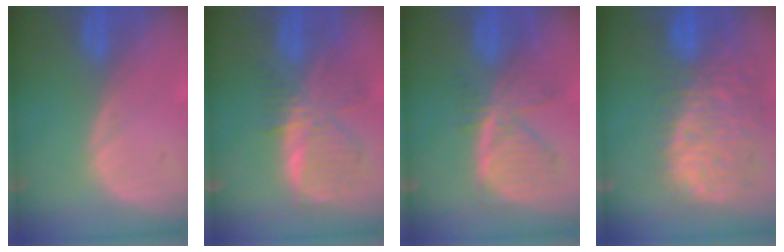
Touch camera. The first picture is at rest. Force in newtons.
{"total": 8.3, "press": 7.3, "slide": 4.0}
{"total": 7.8, "press": 6.8, "slide": 3.9}
{"total": 13.8, "press": 11.3, "slide": 7.9}